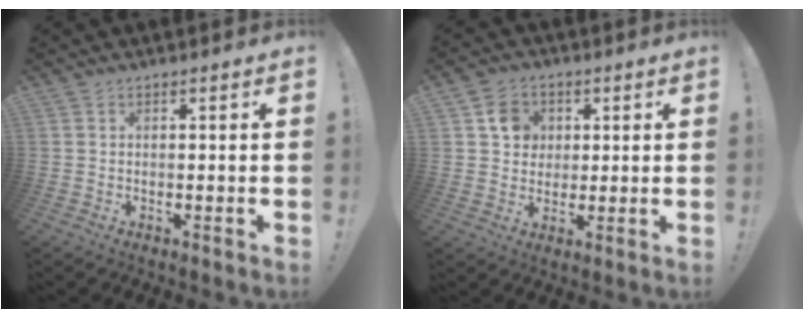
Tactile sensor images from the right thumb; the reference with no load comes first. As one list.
[{"total": 8.5, "force": [2.9, 7.5, 2.6], "torque": [-0.023, -0.008, 0.058]}]